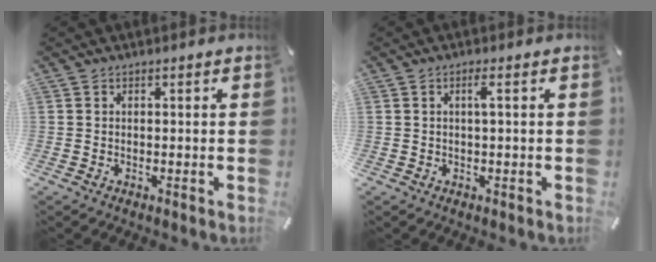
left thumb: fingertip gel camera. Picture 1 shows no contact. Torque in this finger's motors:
{"motor_torque": [0.09, -0.10, 0.11, 0.14, -0.03]}